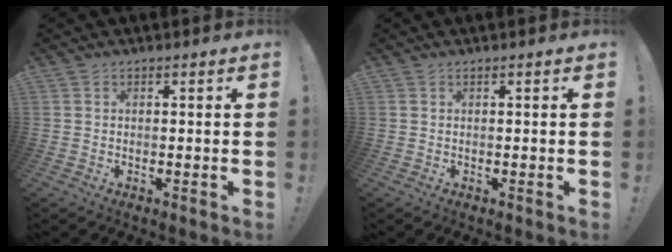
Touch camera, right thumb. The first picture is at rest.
{"total": 0.0}